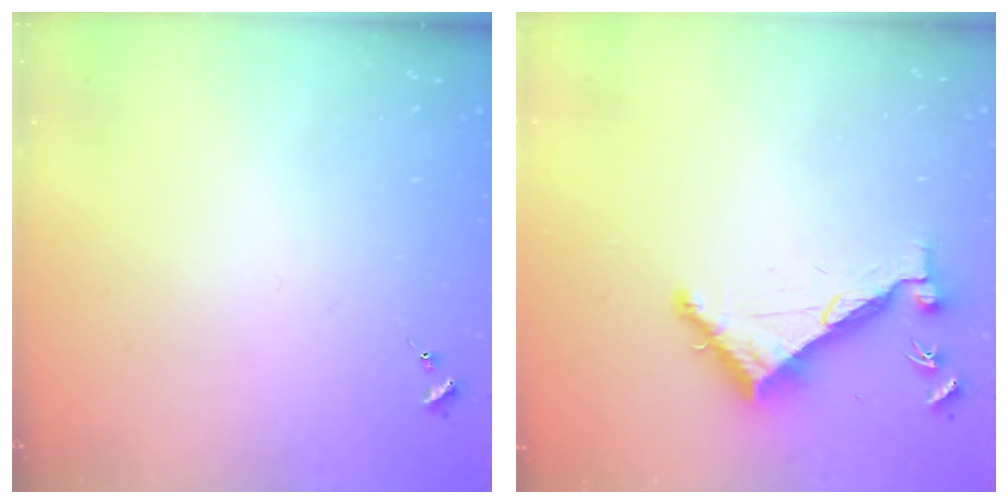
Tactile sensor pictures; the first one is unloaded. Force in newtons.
{"total": 7.2, "press": 7.2, "slide": 0.3}